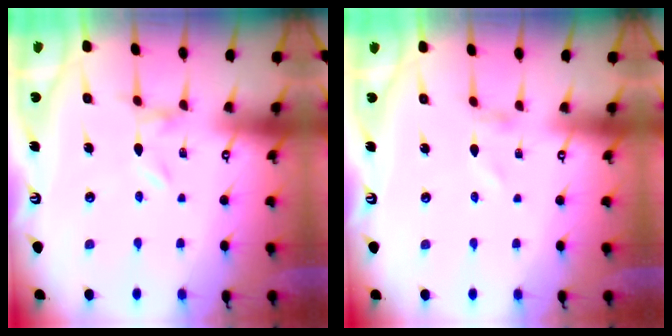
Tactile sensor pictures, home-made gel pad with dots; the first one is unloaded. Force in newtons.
{"total": 0.7, "press": 0.6, "slide": 0.1}